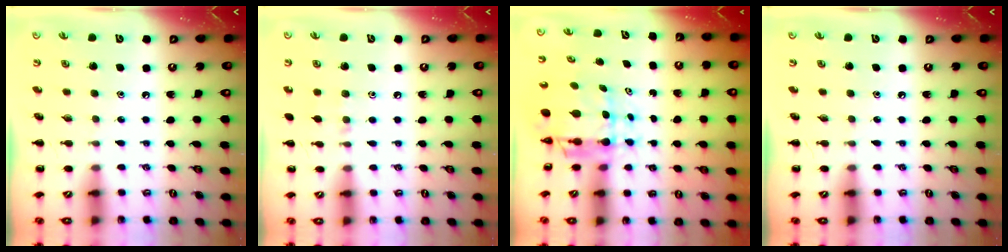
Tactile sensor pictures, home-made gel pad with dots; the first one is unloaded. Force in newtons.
{"total": 6.2, "press": 5.9, "slide": 2.1}
{"total": 6.5, "press": 5.9, "slide": 2.6}
{"total": 0.0}